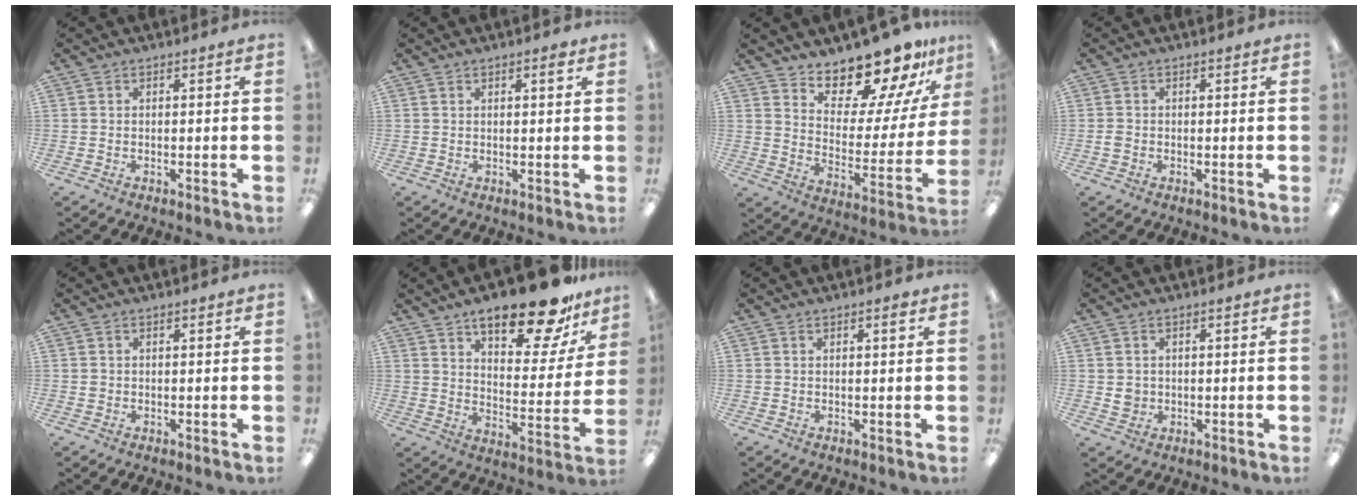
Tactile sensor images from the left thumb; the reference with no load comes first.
{"total": 1.6, "force": [1.1, 0.4, 1.1], "torque": [-0.007, -0.006, 0.015]}
{"total": 16.4, "force": [14.9, 4.3, 5.2], "torque": [-0.083, -0.134, 0.257]}
{"total": 1.3, "force": [-0.3, 1.0, 0.7], "torque": [-0.012, 0.003, -0.007]}
{"total": 0.8, "force": [0.2, 0.7, 0.2], "torque": [-0.005, 0.005, 0.002]}
{"total": 20.3, "force": [15.0, 6.6, 12.0], "torque": [-0.168, -0.094, 0.242]}
{"total": 1.3, "force": [0.9, 0.4, 0.9], "torque": [-0.011, -0.002, 0.014]}
{"total": 2.4, "force": [0.5, 2.3, 0.6], "torque": [-0.005, 0.001, 0.006]}